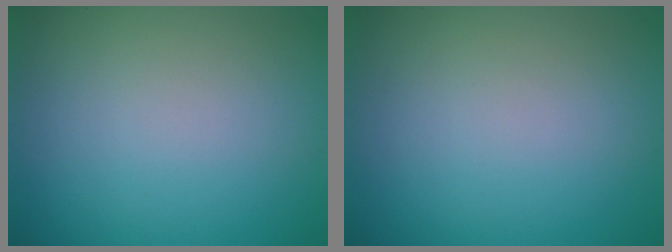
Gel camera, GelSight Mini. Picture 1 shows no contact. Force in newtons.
{"total": 0.0}